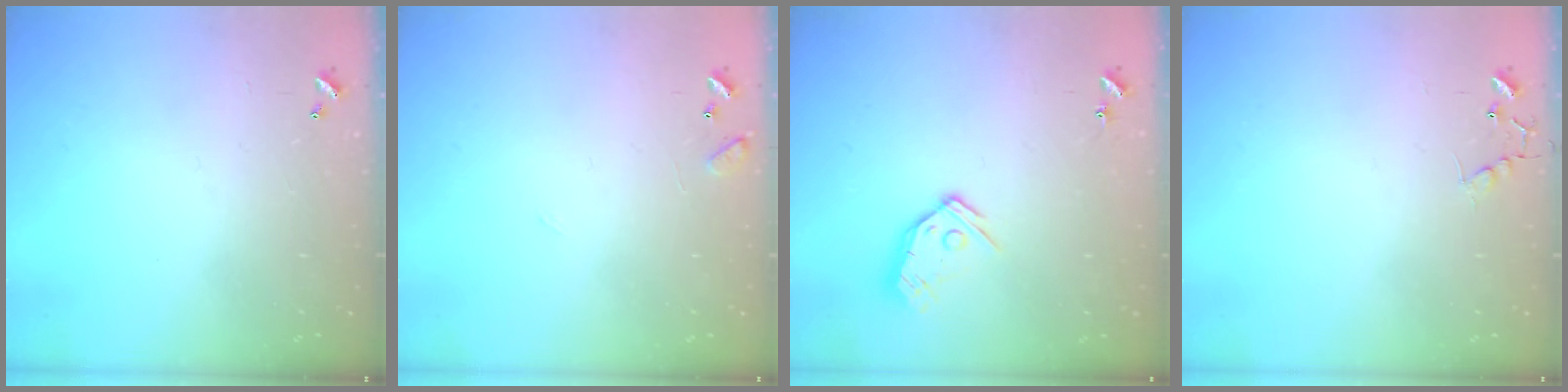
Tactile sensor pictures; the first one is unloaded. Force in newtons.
{"total": 8.4, "press": 8.4, "slide": 0.5}
{"total": 9.9, "press": 9.9, "slide": 0.8}
{"total": 6.7, "press": 6.7, "slide": 0.4}